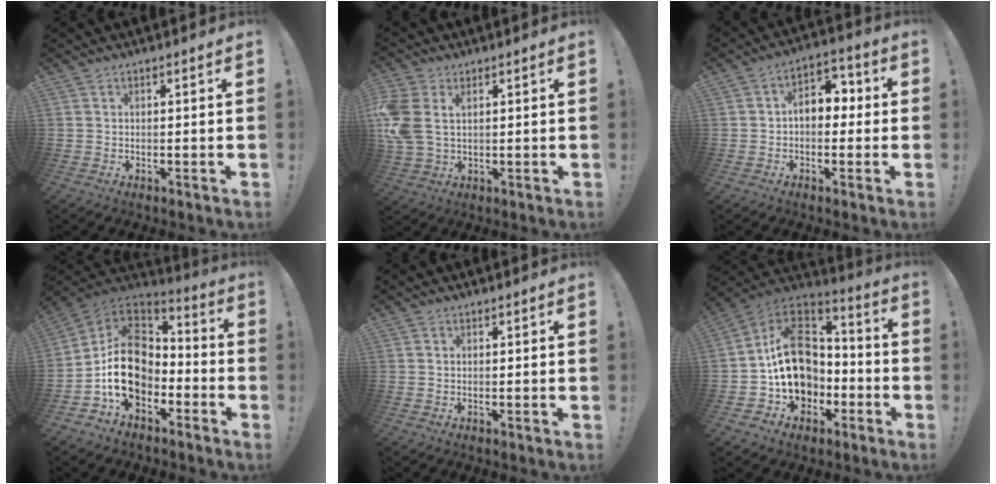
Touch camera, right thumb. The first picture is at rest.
{"total": 8.9, "force": [2.5, 6.1, 6.0], "torque": [-0.126, -0.006, 0.051]}
{"total": 8.5, "force": [0.3, 6.0, 6.0], "torque": [-0.080, 0.010, 0.007]}
{"total": 18.1, "force": [-2.7, 13.5, 11.8], "torque": [-0.206, 0.019, -0.037]}
{"total": 0.0}
{"total": 19.8, "force": [0.1, 16.0, 11.8], "torque": [-0.184, 0.012, 0.021]}